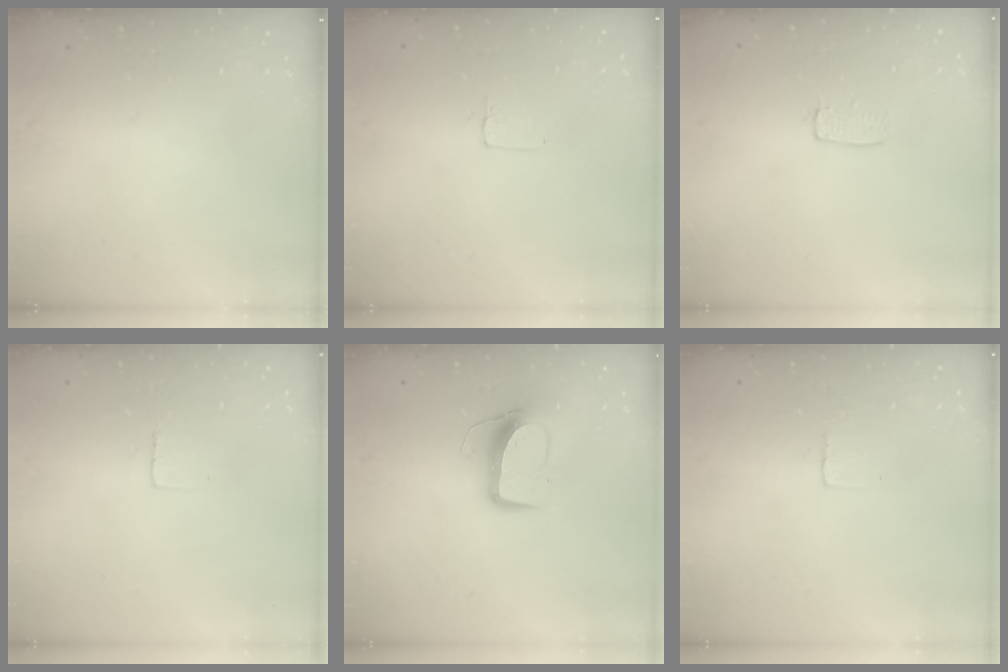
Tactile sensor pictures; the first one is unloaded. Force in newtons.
{"total": 1.2, "press": 1.2, "slide": 0.0}
{"total": 5.1, "press": 5.1, "slide": 0.4}
{"total": 2.3, "press": 2.3, "slide": 0.1}
{"total": 9.9, "press": 9.8, "slide": 1.0}
{"total": 1.9, "press": 1.9, "slide": 0.1}